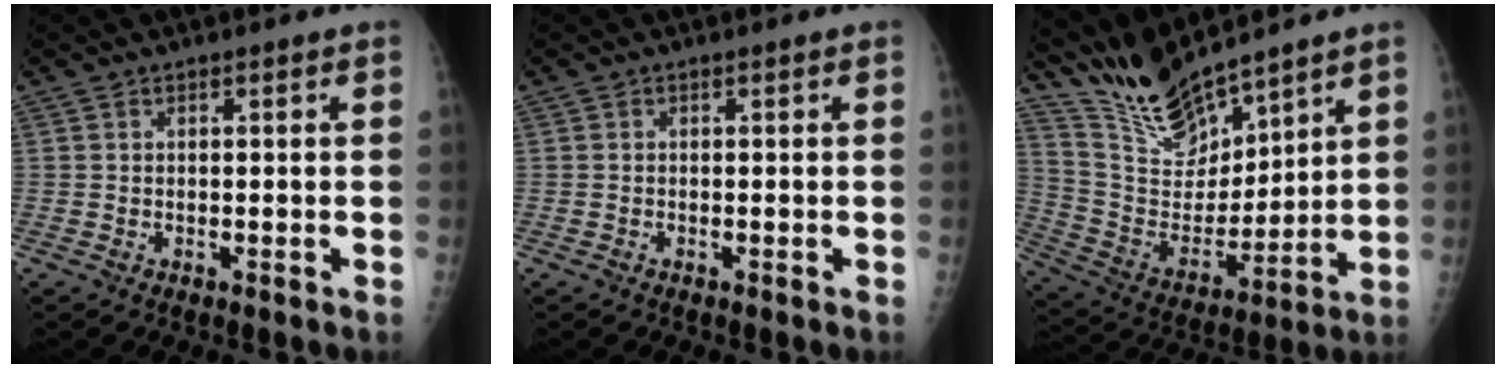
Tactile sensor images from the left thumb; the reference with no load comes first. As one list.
[{"total": 0.0}, {"total": 14.3, "force": [13.0, 3.3, 5.2], "torque": [-0.074, -0.072, 0.262]}]